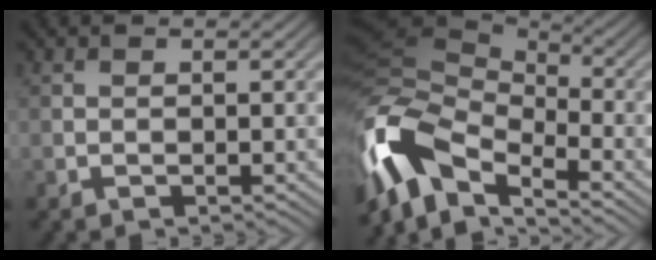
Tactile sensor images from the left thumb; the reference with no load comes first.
{"total": 13.3, "force": [-5.6, 7.4, 9.6], "torque": [-0.218, -0.002, -0.117]}